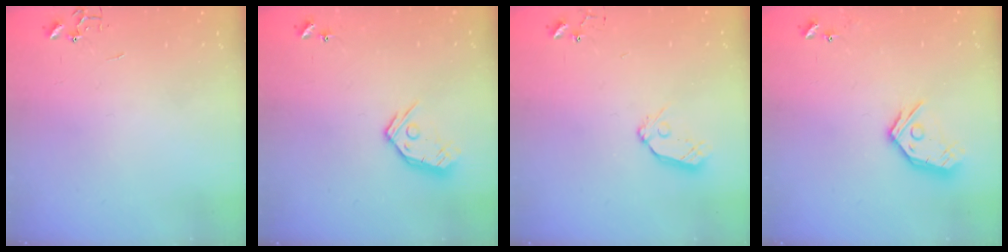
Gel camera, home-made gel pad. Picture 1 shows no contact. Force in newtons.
{"total": 9.9, "press": 9.9, "slide": 0.8}
{"total": 8.4, "press": 8.4, "slide": 0.7}
{"total": 13.2, "press": 13.1, "slide": 1.6}